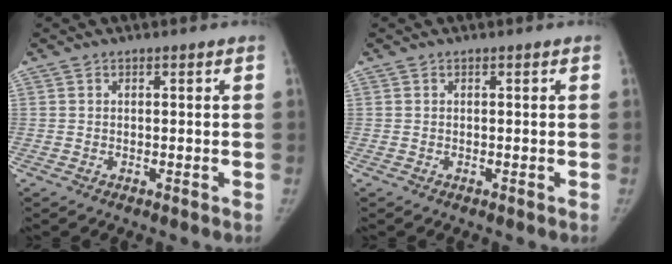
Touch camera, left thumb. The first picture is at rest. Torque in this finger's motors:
{"motor_torque": [-0.11, 0.11, 0.00, 0.00, 0.00]}